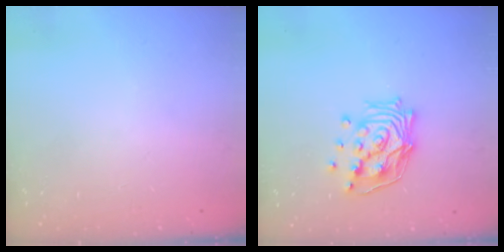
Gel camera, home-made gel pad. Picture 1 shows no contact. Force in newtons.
{"total": 15.4, "press": 15.2, "slide": 1.9}